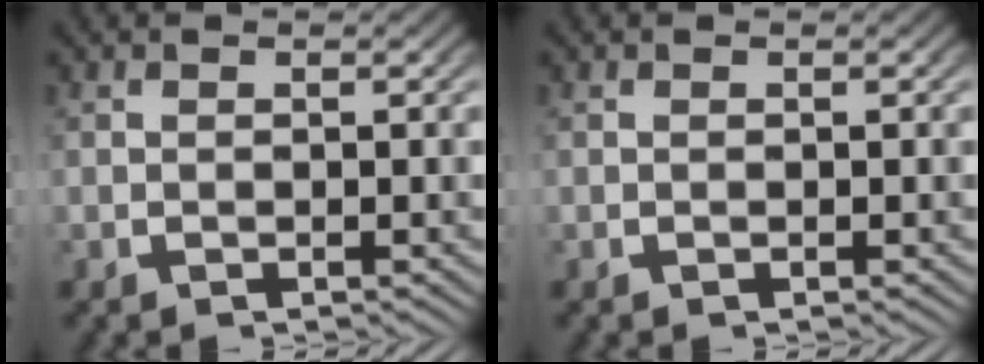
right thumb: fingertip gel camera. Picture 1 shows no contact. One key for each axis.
{"total": 0.0}